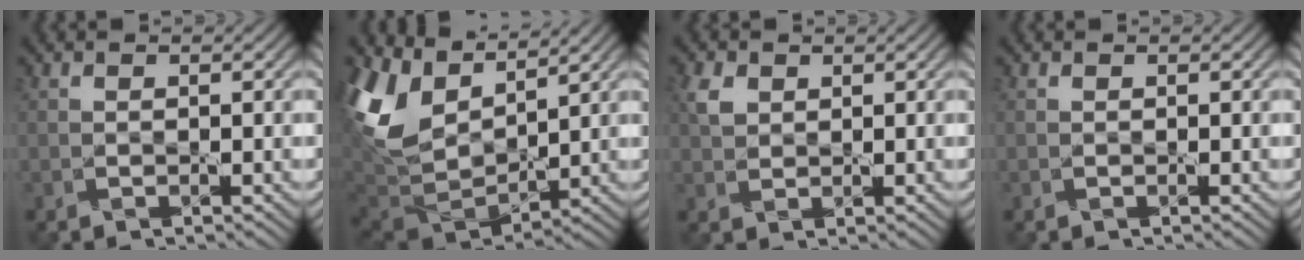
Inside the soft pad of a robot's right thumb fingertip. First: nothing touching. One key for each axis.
{"total": 13.0, "fx": 6.0, "fy": 7.7, "fz": 8.6, "tx": -0.228, "ty": 0.019, "tz": 0.119}
{"total": 2.5, "fx": 1.1, "fy": 1.8, "fz": 1.3, "tx": -0.034, "ty": 0.003, "tz": 0.022}
{"total": 0.0}